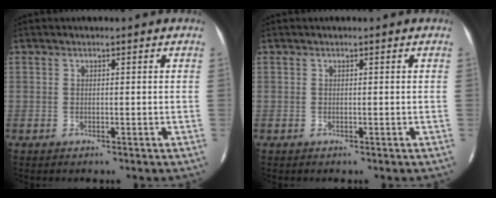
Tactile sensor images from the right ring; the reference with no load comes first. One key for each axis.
{"total": 0.0}